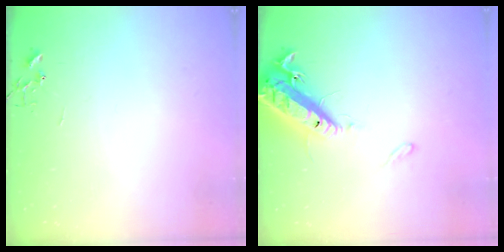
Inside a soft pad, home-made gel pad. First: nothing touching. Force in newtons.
{"total": 16.2, "press": 15.7, "slide": 3.6}